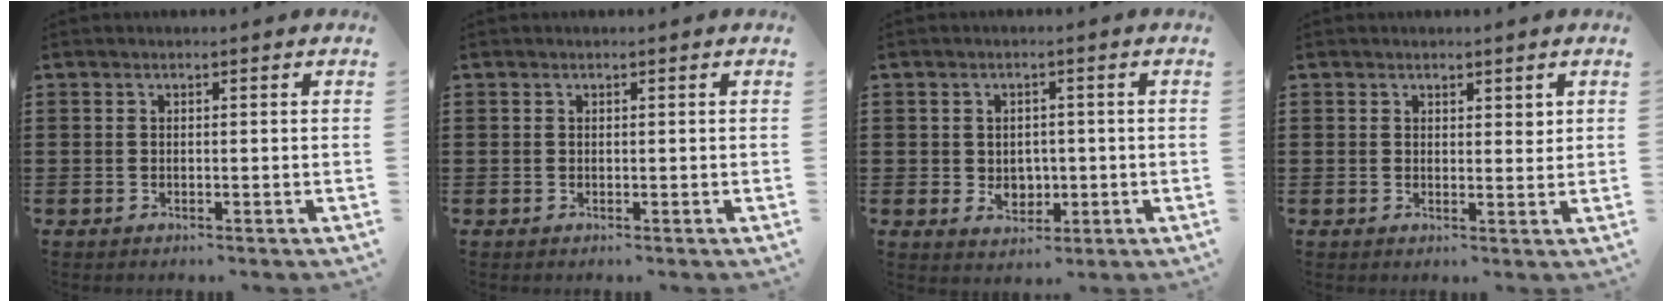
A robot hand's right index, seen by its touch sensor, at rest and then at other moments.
{"total": 0.0}
{"total": 3.2, "force": [-0.2, 2.6, 1.9], "torque": [-0.027, 0.001, -0.009]}
{"total": 1.7, "force": [1.4, 0.9, 0.5], "torque": [-0.004, 0.000, 0.025]}